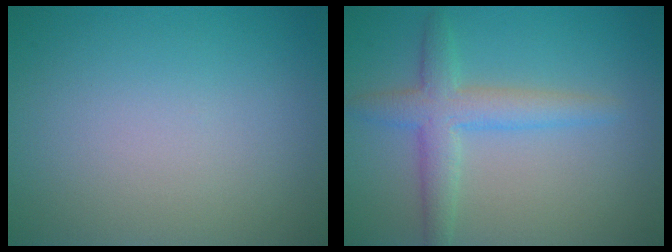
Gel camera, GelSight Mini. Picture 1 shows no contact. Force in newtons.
{"total": 3.7, "press": 3.7, "slide": 0.2}